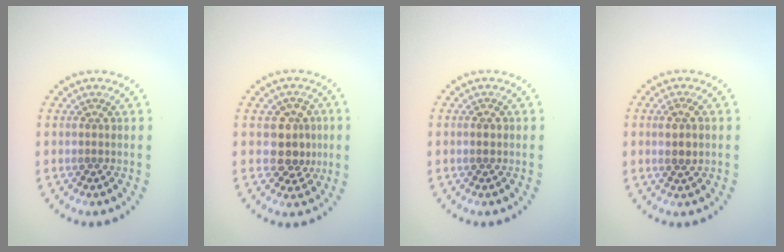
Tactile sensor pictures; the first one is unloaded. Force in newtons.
{"total": 3.3, "press": 3.1, "slide": 1.2}
{"total": 1.0, "press": 1.0, "slide": 0.1}
{"total": 1.4, "press": 1.4, "slide": 0.4}